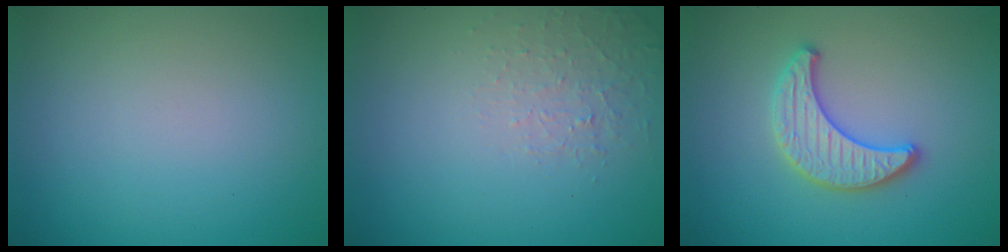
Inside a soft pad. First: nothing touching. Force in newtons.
{"total": 1.3, "press": 0.4, "slide": 1.2}
{"total": 3.3, "press": 3.3, "slide": 0.3}